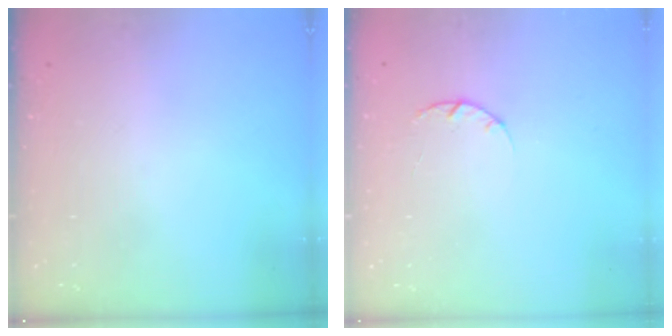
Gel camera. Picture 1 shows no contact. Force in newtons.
{"total": 2.0, "press": 1.9, "slide": 0.4}